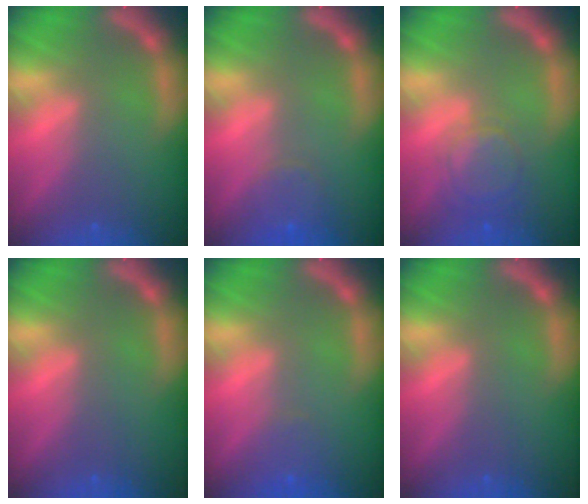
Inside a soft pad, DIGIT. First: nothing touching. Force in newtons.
{"total": 2.4}
{"total": 4.5}
{"total": 0.0}
{"total": 1.4}
{"total": 0.0}